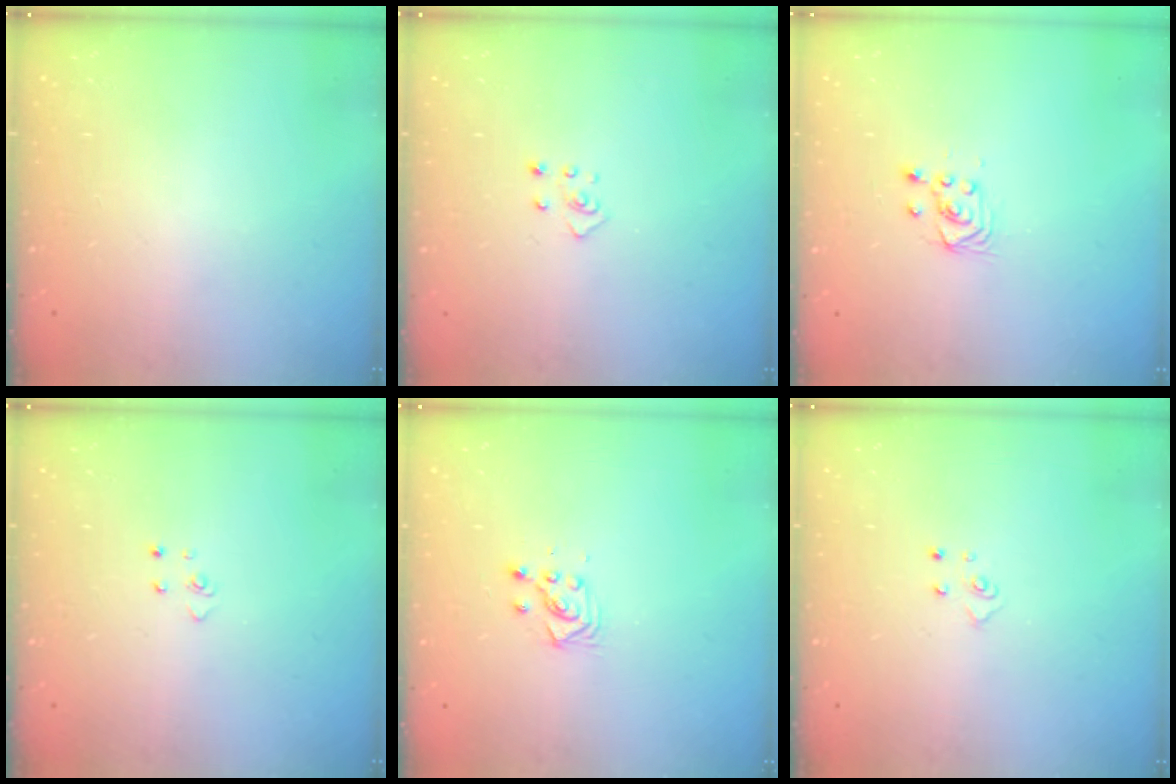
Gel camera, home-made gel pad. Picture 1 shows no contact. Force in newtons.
{"total": 2.8, "press": 2.8, "slide": 0.3}
{"total": 2.9, "press": 2.6, "slide": 1.3}
{"total": 2.8, "press": 2.8, "slide": 0.3}
{"total": 3.4, "press": 3.3, "slide": 1.0}
{"total": 4.3, "press": 4.3, "slide": 0.4}